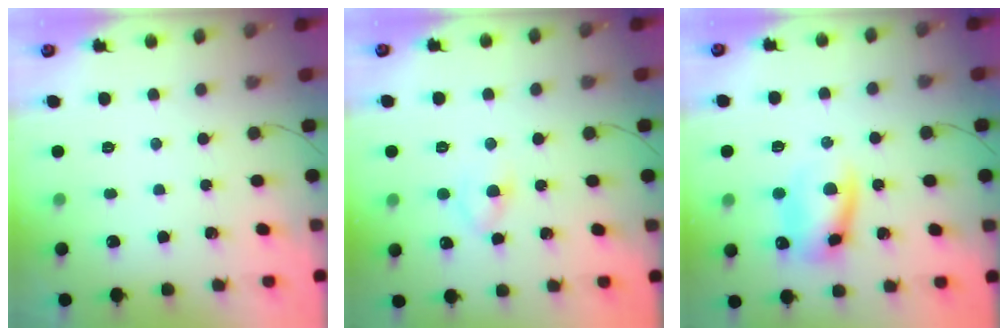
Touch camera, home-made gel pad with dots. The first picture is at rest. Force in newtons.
{"total": 2.9, "press": 2.7, "slide": 1.2}
{"total": 11.3, "press": 11.1, "slide": 2.1}